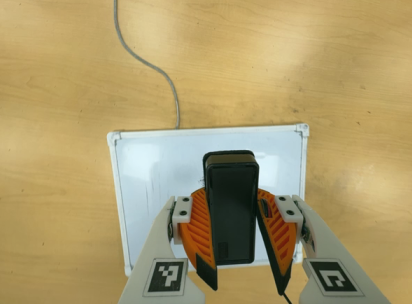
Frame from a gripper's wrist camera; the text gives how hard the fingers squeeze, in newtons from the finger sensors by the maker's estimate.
{"total": 9.6, "left": 9.8, "right": 9.4}